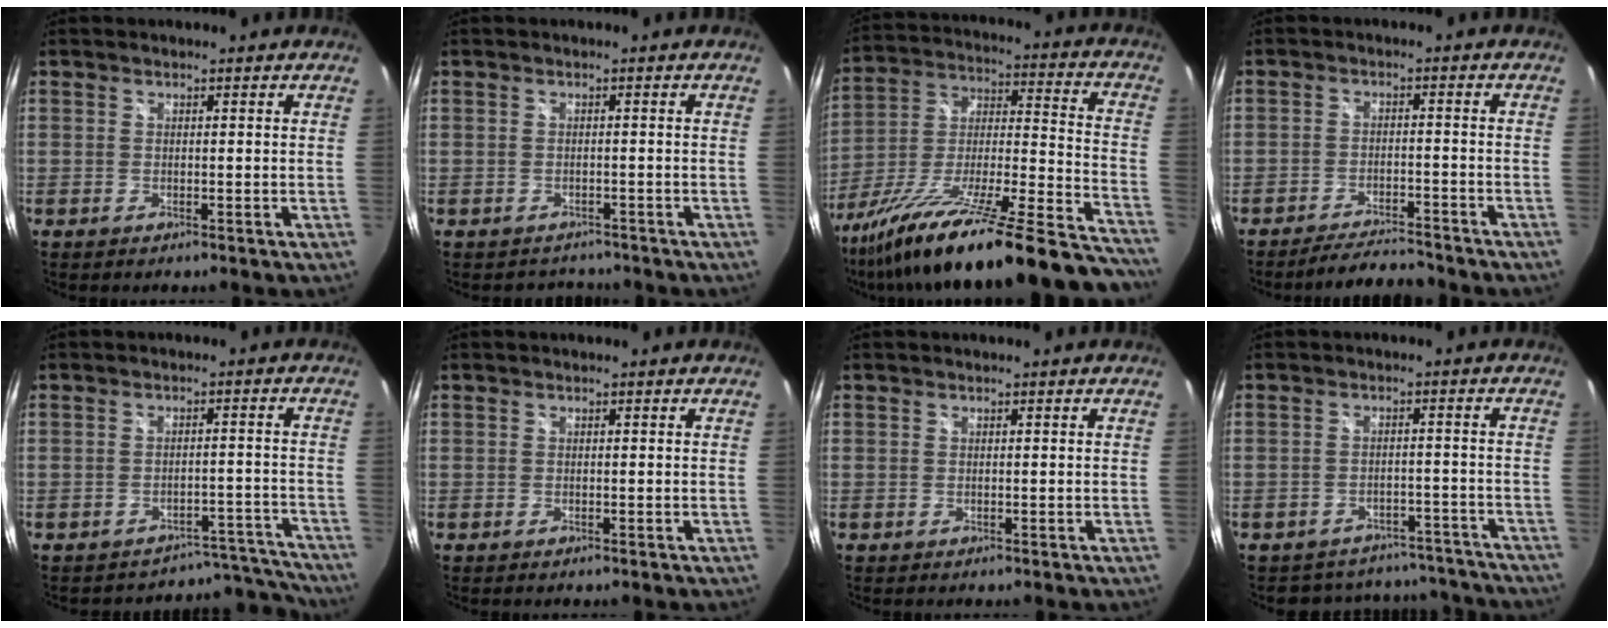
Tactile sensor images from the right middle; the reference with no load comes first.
{"total": 3.1, "force": [-2.7, 1.6, 0.1], "torque": [-0.004, -0.003, -0.037]}
{"total": 37.0, "force": [-29.4, 4.5, 22.0], "torque": [-0.317, -0.060, -0.448]}
{"total": 7.0, "force": [-6.7, 0.7, 1.8], "torque": [-0.052, 0.007, -0.102]}
{"total": 8.0, "force": [-7.7, 1.2, -1.5], "torque": [0.040, 0.039, -0.102]}
{"total": 0.0}
{"total": 0.0}
{"total": 14.9, "force": [-13.1, 6.4, 2.9], "torque": [-0.066, 0.036, -0.153]}